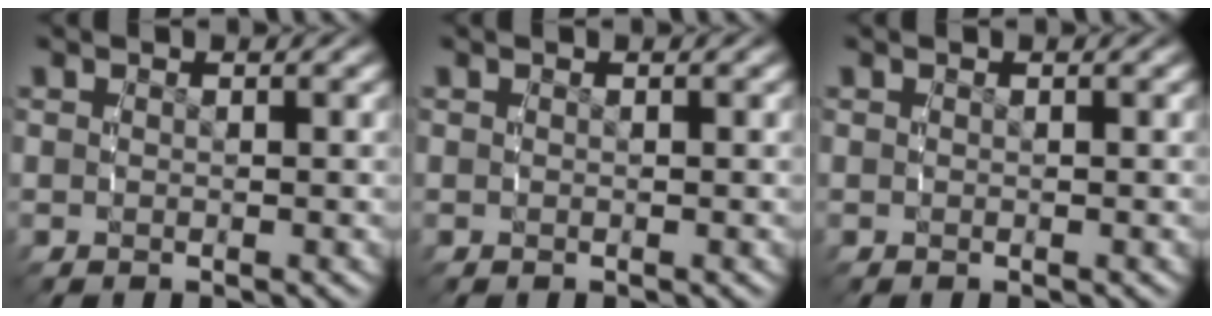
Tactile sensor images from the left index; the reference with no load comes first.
{"total": 0.0}
{"total": 0.0}